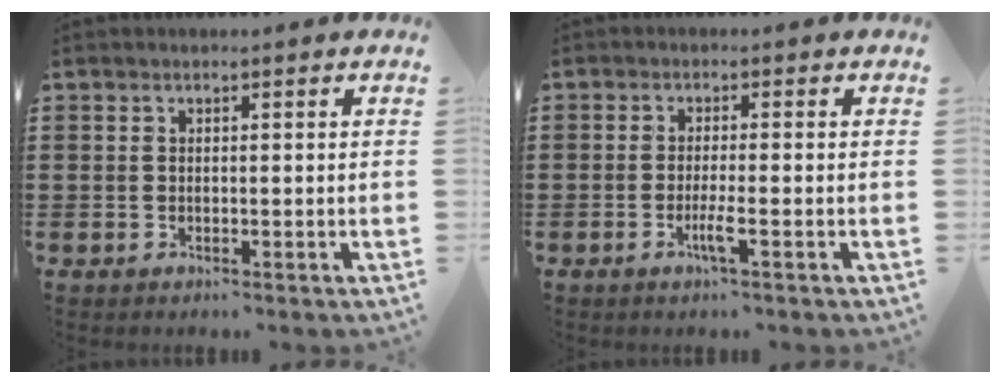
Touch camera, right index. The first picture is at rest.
{"total": 2.9, "force": [-1.2, 0.0, 2.7], "torque": [-0.052, -0.007, -0.025]}